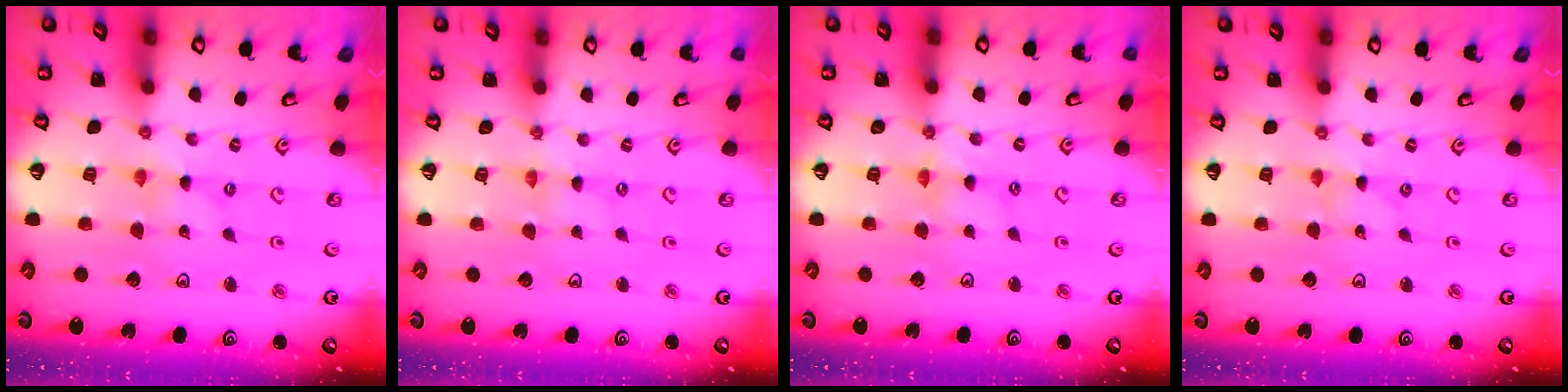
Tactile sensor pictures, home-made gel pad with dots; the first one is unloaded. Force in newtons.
{"total": 0.0}
{"total": 1.7, "press": 1.7, "slide": 0.2}
{"total": 0.0}